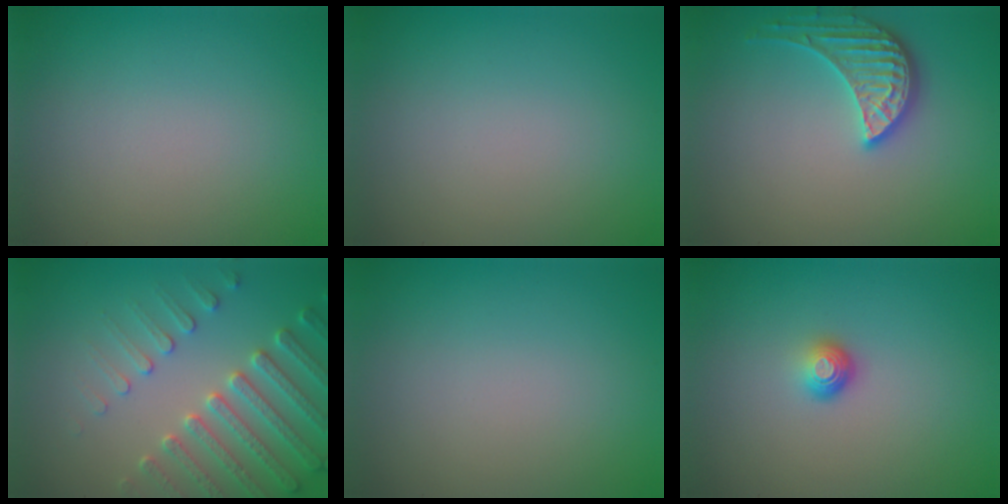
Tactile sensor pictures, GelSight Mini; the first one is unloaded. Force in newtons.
{"total": 0.0}
{"total": 3.3, "press": 3.3, "slide": 0.4}
{"total": 4.8, "press": 4.5, "slide": 1.7}
{"total": 0.0}
{"total": 1.6, "press": 1.1, "slide": 1.1}